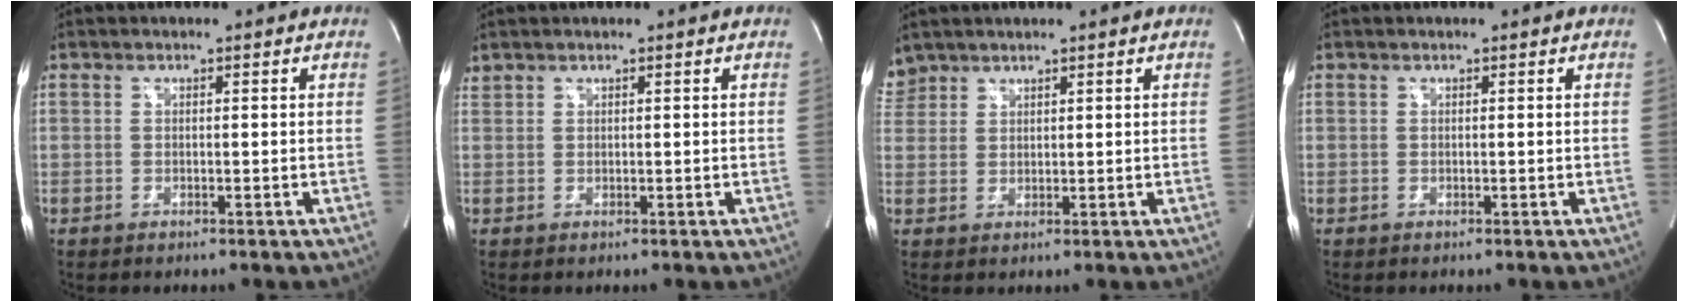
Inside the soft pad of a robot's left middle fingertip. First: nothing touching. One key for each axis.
{"total": 0.7, "fx": 0.7, "fy": 0.1, "fz": 0.0, "tx": -0.010, "ty": 0.012, "tz": 0.021}
{"total": 3.2, "fx": 2.9, "fy": 1.3, "fz": -0.2, "tx": 0.000, "ty": 0.015, "tz": 0.063}
{"total": 0.0}